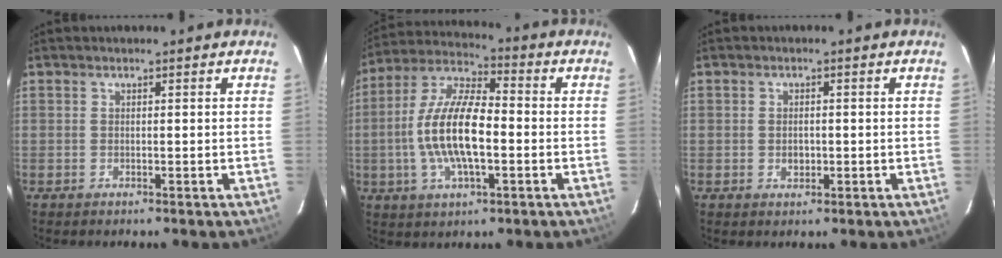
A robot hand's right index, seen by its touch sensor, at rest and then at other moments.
{"total": 15.0, "force": [-2.2, 5.5, 13.7], "torque": [-0.278, 0.006, -0.046]}
{"total": 2.1, "force": [-0.2, 1.6, 1.3], "torque": [-0.021, 0.002, -0.003]}